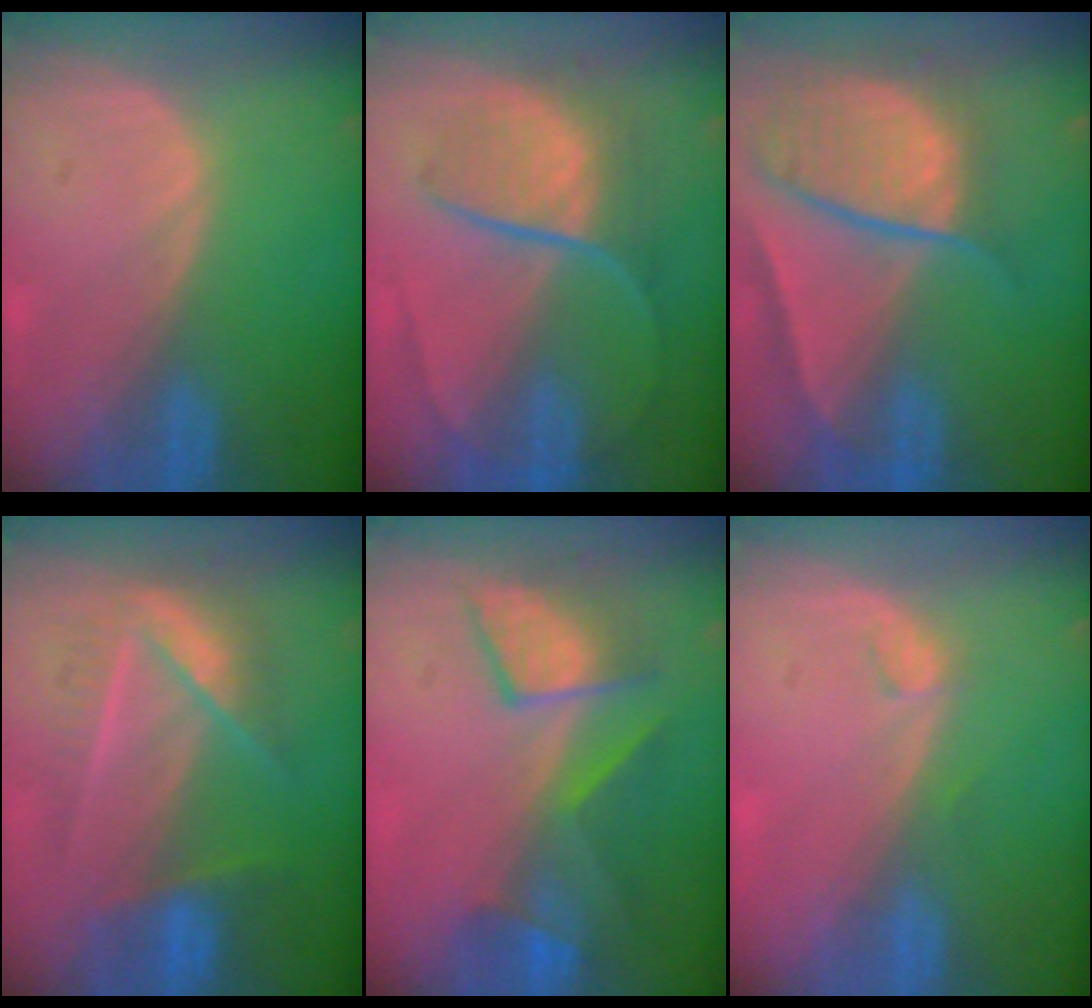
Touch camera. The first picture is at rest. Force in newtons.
{"total": 8.8, "press": 7.6, "slide": 4.5}
{"total": 10.4, "press": 8.8, "slide": 5.6}
{"total": 7.3, "press": 7.3, "slide": 0.2}
{"total": 7.6, "press": 7.5, "slide": 1.1}
{"total": 1.3, "press": 1.1, "slide": 0.5}